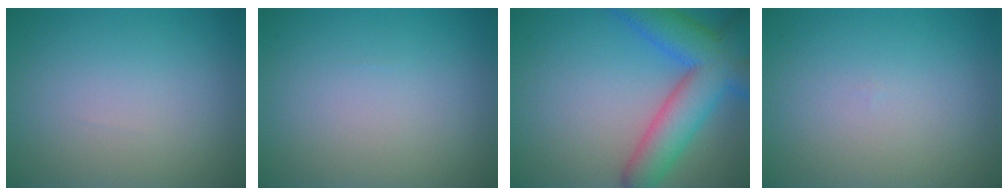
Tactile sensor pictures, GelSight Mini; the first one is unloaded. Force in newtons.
{"total": 0.0}
{"total": 8.6, "press": 8.6, "slide": 0.4}
{"total": 0.0}